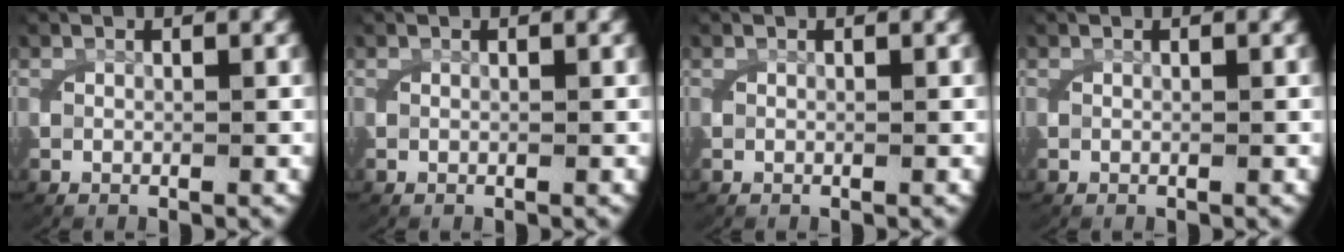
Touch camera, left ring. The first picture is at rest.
{"total": 0.0}
{"total": 0.0}
{"total": 0.0}